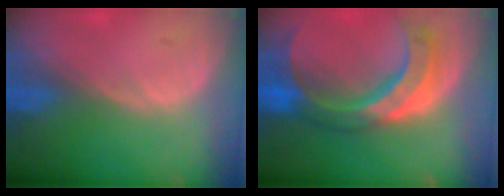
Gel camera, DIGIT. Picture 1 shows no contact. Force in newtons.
{"total": 11.5, "press": 9.8, "slide": 6.1}